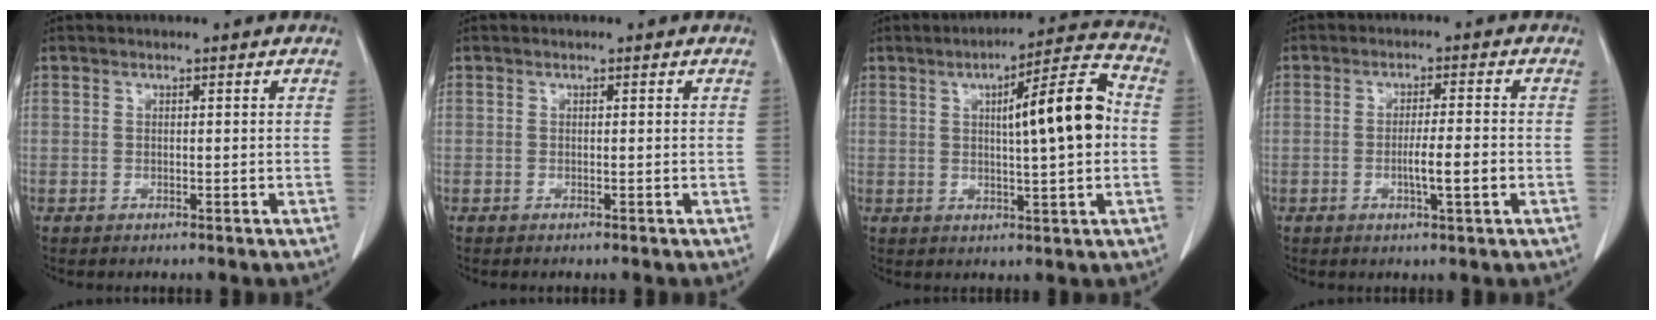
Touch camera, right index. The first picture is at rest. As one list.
[{"total": 0.0}, {"total": 11.5, "force": [1.0, 1.1, 11.4], "torque": [-0.165, 0.022, 0.013]}, {"total": 4.6, "force": [-1.3, 0.1, 4.4], "torque": [-0.072, -0.005, -0.020]}]